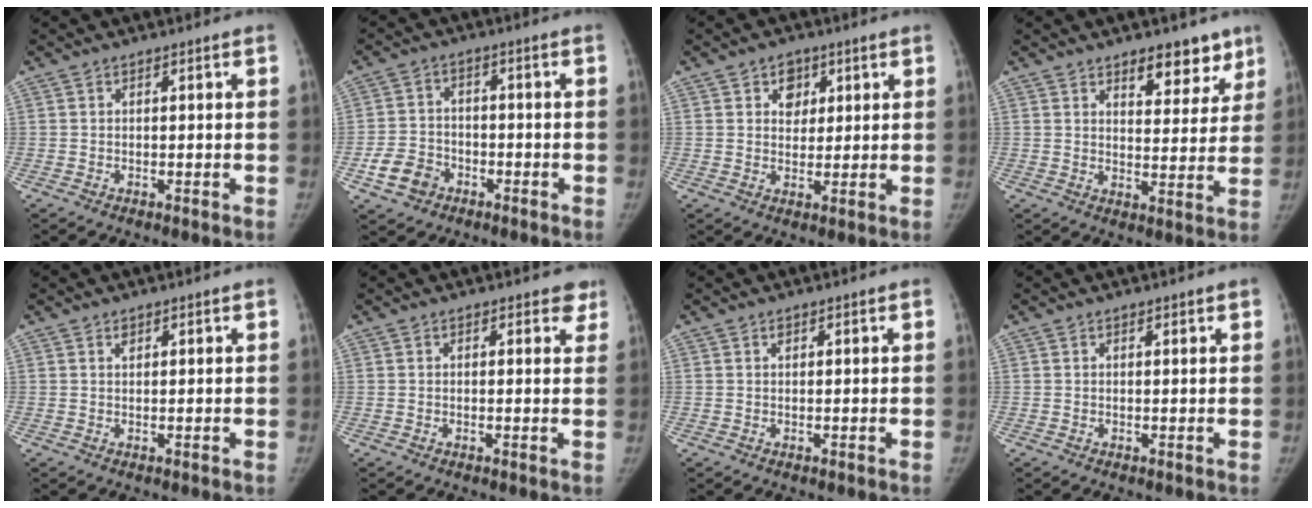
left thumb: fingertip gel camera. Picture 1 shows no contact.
{"total": 6.8, "force": [-3.4, 5.2, 2.7], "torque": [-0.039, 0.022, -0.058]}
{"total": 4.6, "force": [2.0, 3.6, 2.0], "torque": [-0.001, -0.008, 0.029]}
{"total": 8.7, "force": [6.0, 4.4, 4.5], "torque": [-0.016, -0.036, 0.084]}
{"total": 0.8, "force": [0.5, 0.5, 0.4], "torque": [-0.001, -0.004, 0.008]}
{"total": 3.0, "force": [2.3, 1.6, 0.8], "torque": [0.026, -0.010, 0.013]}
{"total": 0.6, "force": [0.4, 0.4, 0.3], "torque": [-0.001, -0.001, 0.004]}
{"total": 1.0, "force": [0.7, 0.3, 0.6], "torque": [-0.005, -0.003, 0.010]}